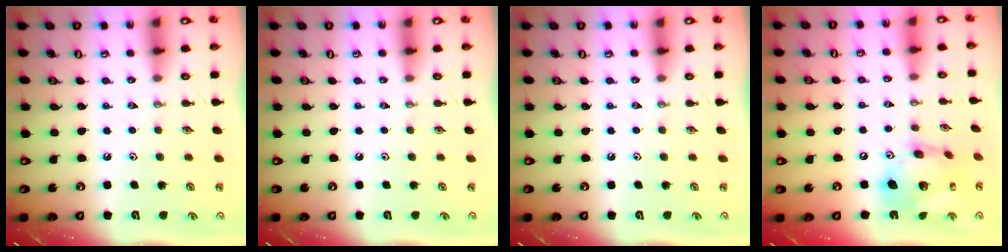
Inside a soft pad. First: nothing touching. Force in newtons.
{"total": 0.0}
{"total": 0.0}
{"total": 17.2, "press": 17.1, "slide": 1.9}